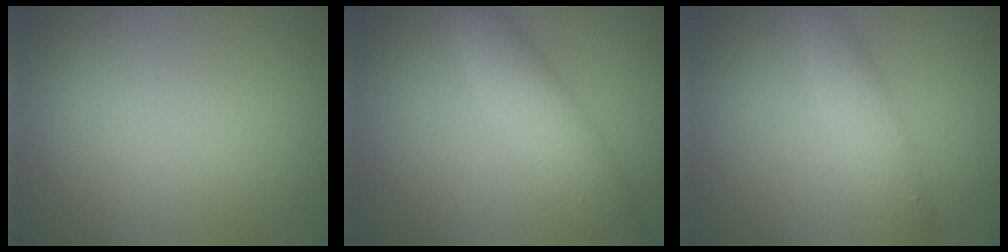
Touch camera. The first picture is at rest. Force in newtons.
{"total": 4.2, "press": 4.2, "slide": 0.1}
{"total": 2.8, "press": 2.8, "slide": 0.1}